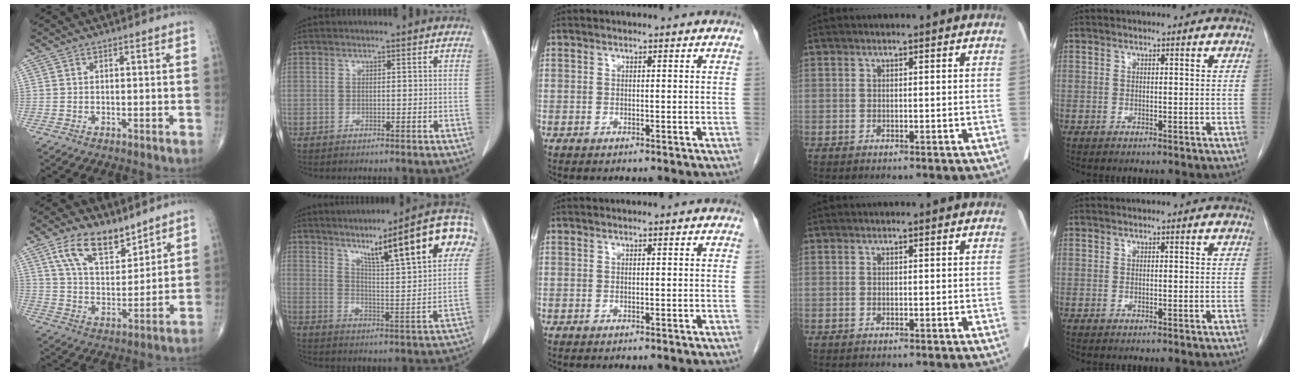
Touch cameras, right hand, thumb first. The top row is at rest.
{"thumb": {"total": 12.6, "force": [8.3, 6.1, 7.3], "torque": [-0.104, -0.050, 0.159]}, "index": {"total": 22.5, "force": [11.7, 2.1, 19.1], "torque": [-0.266, 0.017, 0.158]}}